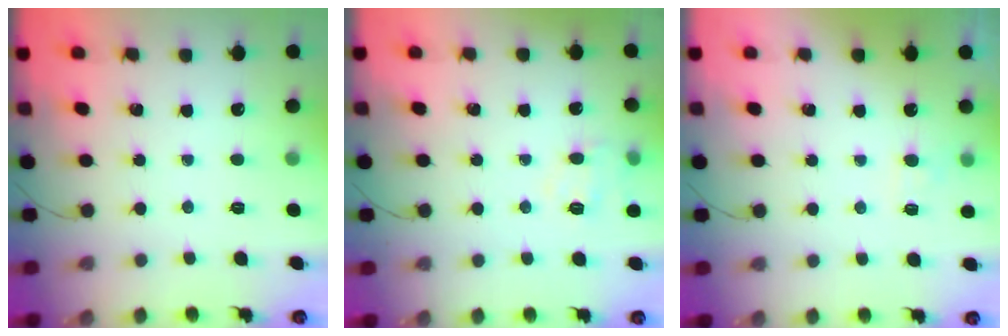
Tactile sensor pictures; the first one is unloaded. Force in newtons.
{"total": 8.9, "press": 8.8, "slide": 1.4}
{"total": 3.1, "press": 2.7, "slide": 1.6}